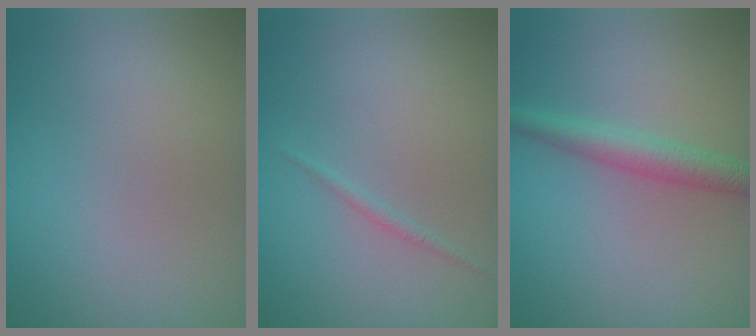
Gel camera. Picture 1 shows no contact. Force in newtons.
{"total": 0.6, "press": 0.6, "slide": 0.0}
{"total": 3.0, "press": 3.0, "slide": 0.1}